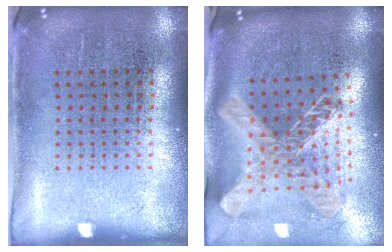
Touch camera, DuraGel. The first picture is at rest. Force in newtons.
{"total": 2.1, "press": 1.6, "slide": 1.4}